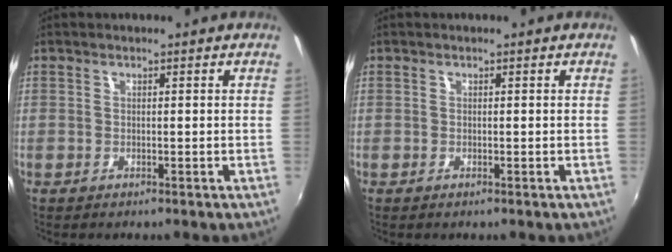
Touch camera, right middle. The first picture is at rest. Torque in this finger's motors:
{"motor_torque": [0.09, -0.08, 0.01, 0.00]}